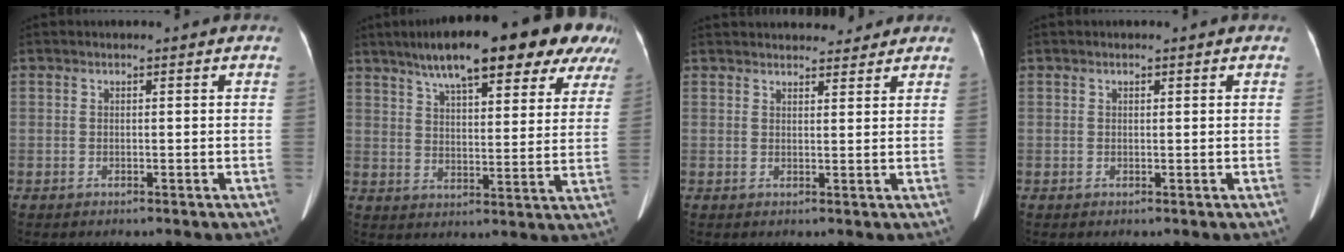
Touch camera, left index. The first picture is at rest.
{"total": 21.9, "force": [15.4, 5.6, 14.6], "torque": [-0.210, 0.047, 0.204]}
{"total": 10.7, "force": [9.9, 2.8, 2.8], "torque": [-0.024, 0.024, 0.127]}
{"total": 0.6, "force": [0.3, 0.3, 0.4], "torque": [-0.008, 0.001, 0.005]}